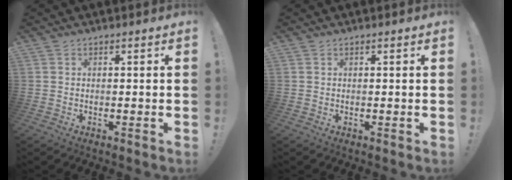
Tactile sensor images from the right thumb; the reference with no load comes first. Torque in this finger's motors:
{"motor_torque": [-0.07, 0.00, -0.12, 0.04, 0.05]}